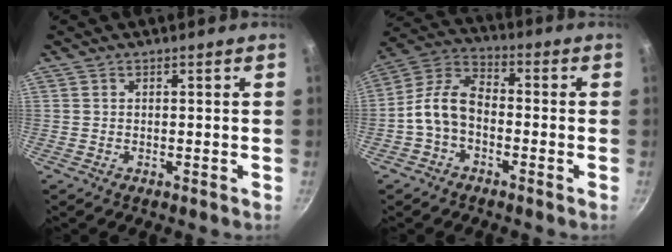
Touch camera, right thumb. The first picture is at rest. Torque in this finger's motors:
{"motor_torque": [-0.19, 0.56, 0.08, 0.03, 0.28]}